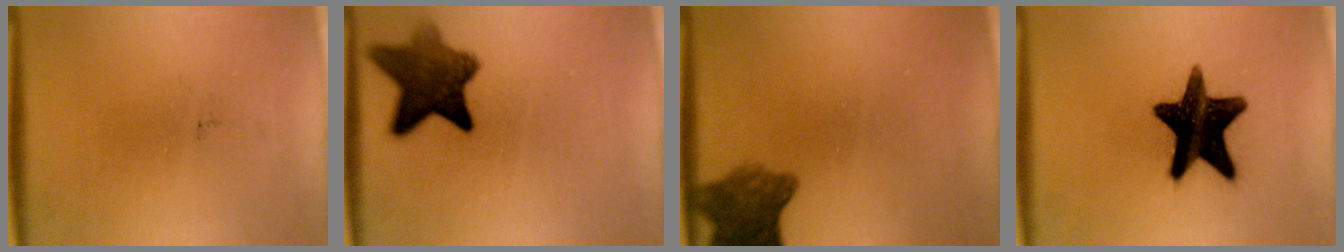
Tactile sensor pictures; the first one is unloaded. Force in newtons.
{"total": 9.0}
{"total": 7.0}
{"total": 16.2}